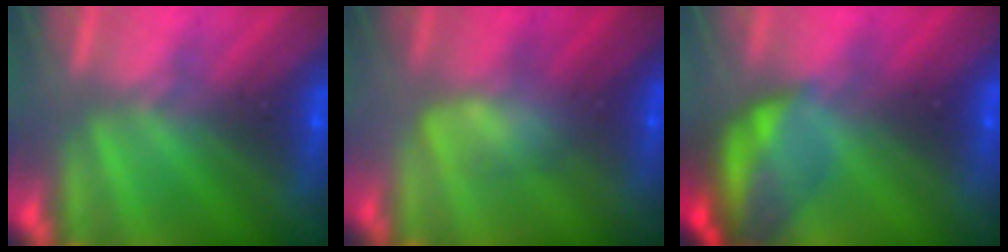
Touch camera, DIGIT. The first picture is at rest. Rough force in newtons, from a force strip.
{"total": 2.9}
{"total": 6.4}